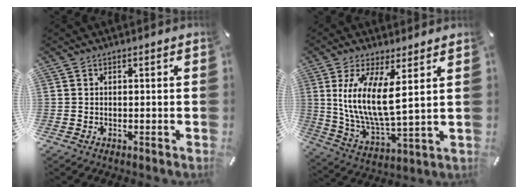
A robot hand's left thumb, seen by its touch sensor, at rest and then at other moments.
{"total": 12.7, "force": [4.5, 4.1, 11.2], "torque": [-0.252, -0.024, 0.077]}